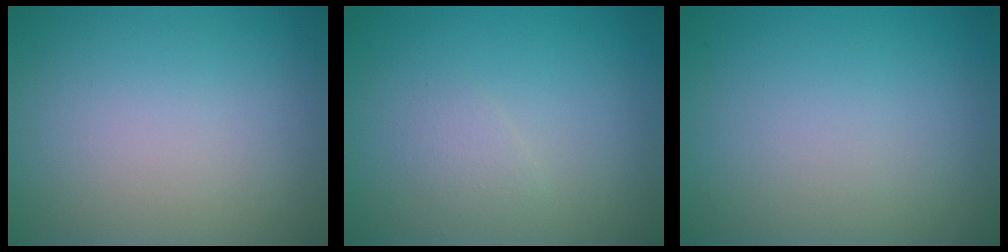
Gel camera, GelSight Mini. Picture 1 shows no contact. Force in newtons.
{"total": 0.9, "press": 0.9, "slide": 0.0}
{"total": 0.0}